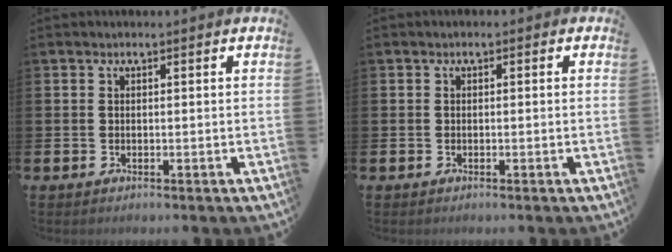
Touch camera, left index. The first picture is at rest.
{"total": 0.6, "force": [-0.3, 0.4, 0.1], "torque": [-0.002, 0.004, -0.009]}